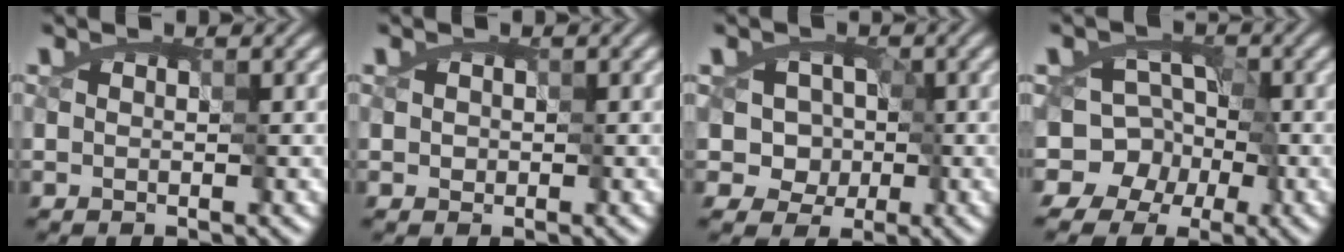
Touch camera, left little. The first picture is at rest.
{"total": 0.8, "force": [0.0, 0.8, 0.3], "torque": [-0.010, 0.006, 0.001]}
{"total": 5.0, "force": [-0.3, 4.6, 1.9], "torque": [-0.006, 0.010, -0.025]}
{"total": 7.6, "force": [-4.0, 5.9, 2.5], "torque": [0.000, 0.014, -0.092]}